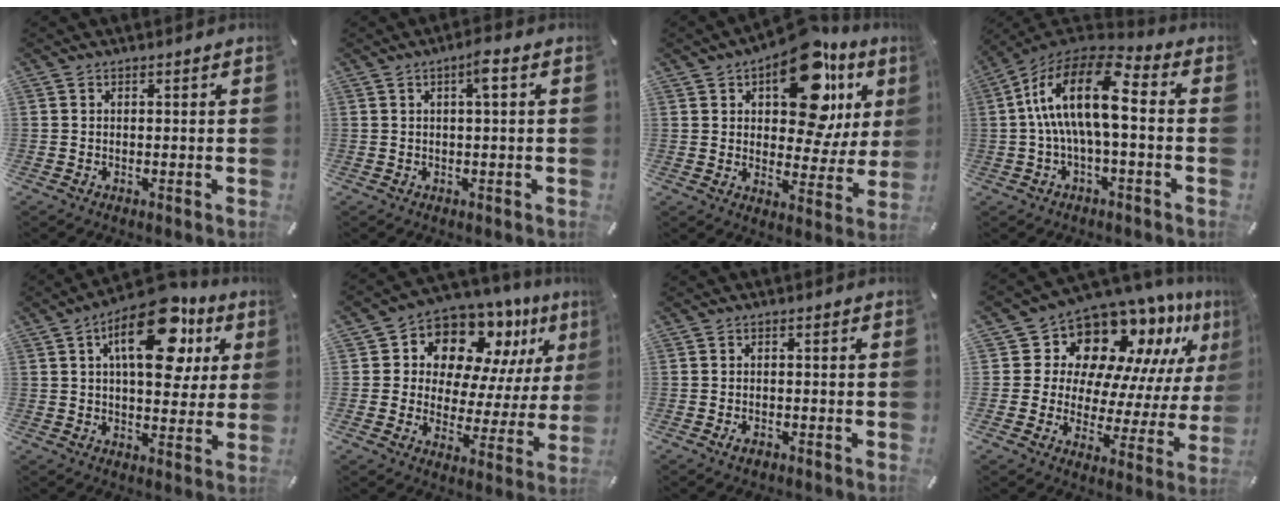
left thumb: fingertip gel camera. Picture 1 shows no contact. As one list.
[{"total": 3.3, "force": [0.7, 0.4, 3.2], "torque": [-0.056, -0.001, 0.009]}, {"total": 19.9, "force": [10.8, 10.6, 13.0], "torque": [-0.186, -0.066, 0.181]}, {"total": 16.4, "force": [1.2, 7.3, 14.7], "torque": [-0.283, 0.000, 0.021]}, {"total": 19.7, "force": [8.6, 9.8, 14.7], "torque": [-0.212, -0.027, 0.140]}, {"total": 12.6, "force": [9.4, 7.4, 3.9], "torque": [-0.070, -0.090, 0.167]}, {"total": 1.9, "force": [-1.1, 1.1, 1.1], "torque": [-0.022, 0.005, -0.021]}, {"total": 13.9, "force": [10.9, 7.6, 4.1], "torque": [-0.070, -0.114, 0.185]}]